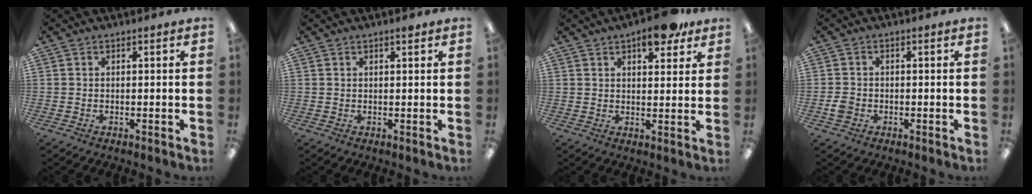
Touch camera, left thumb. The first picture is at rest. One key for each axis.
{"total": 1.0, "fx": 0.7, "fy": 0.3, "fz": 0.6, "tx": -0.013, "ty": 0.002, "tz": 0.012}
{"total": 8.5, "fx": 5.7, "fy": 3.5, "fz": 5.1, "tx": -0.056, "ty": -0.030, "tz": 0.094}
{"total": 2.5, "fx": -0.8, "fy": 2.0, "fz": 1.2, "tx": -0.020, "ty": 0.005, "tz": -0.015}